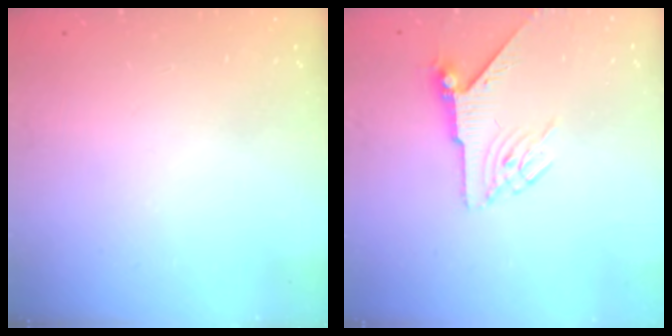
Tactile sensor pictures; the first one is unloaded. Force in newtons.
{"total": 6.0, "press": 6.0, "slide": 0.4}